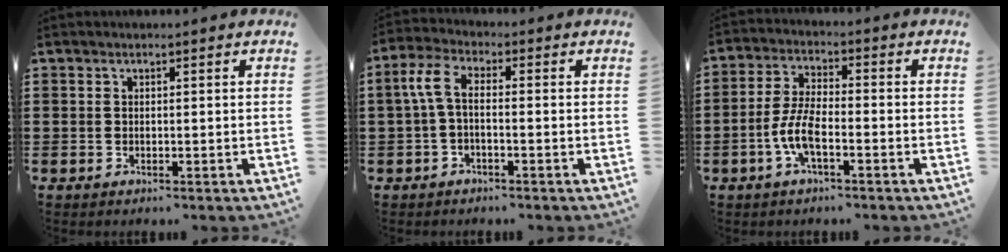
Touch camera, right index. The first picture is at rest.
{"total": 4.1, "force": [-0.8, 1.7, 3.6], "torque": [-0.091, 0.000, -0.024]}
{"total": 6.5, "force": [-2.6, 1.9, 5.6], "torque": [-0.134, -0.011, -0.056]}